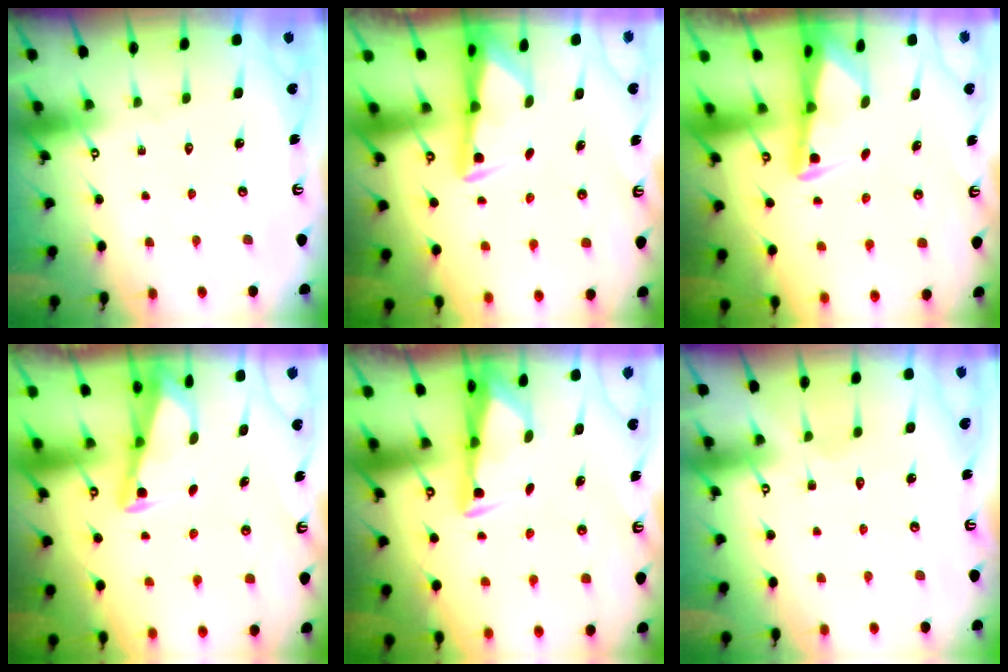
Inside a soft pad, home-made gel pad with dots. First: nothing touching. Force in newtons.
{"total": 2.8, "press": 2.8, "slide": 0.4}
{"total": 2.5, "press": 2.4, "slide": 0.6}
{"total": 2.7, "press": 2.7, "slide": 0.3}
{"total": 3.1, "press": 2.9, "slide": 0.9}
{"total": 3.1, "press": 3.1, "slide": 0.4}